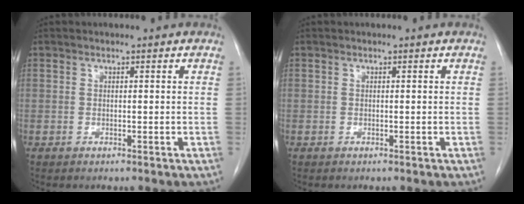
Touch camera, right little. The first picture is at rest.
{"total": 0.0}